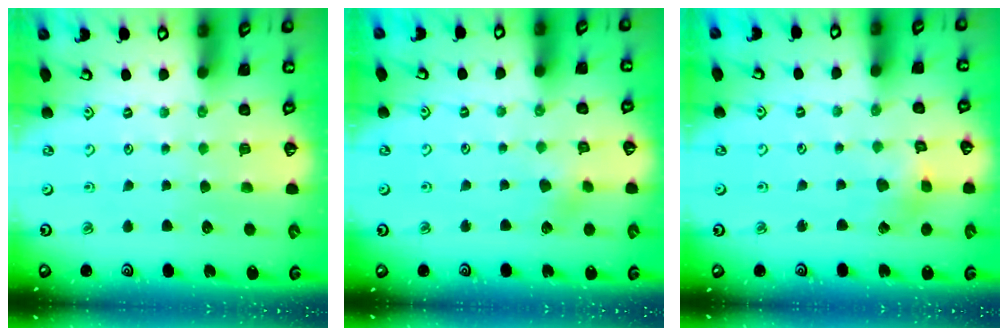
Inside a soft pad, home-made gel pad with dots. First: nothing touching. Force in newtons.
{"total": 2.5, "press": 2.5, "slide": 0.3}
{"total": 2.7, "press": 2.6, "slide": 0.3}